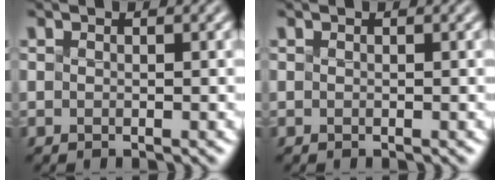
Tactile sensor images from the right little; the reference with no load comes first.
{"total": 0.0}